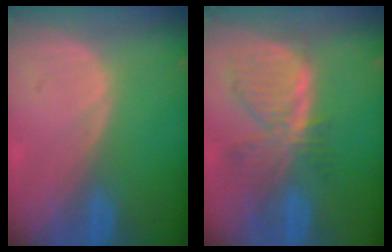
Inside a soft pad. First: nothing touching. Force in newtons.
{"total": 8.0, "press": 7.1, "slide": 3.9}